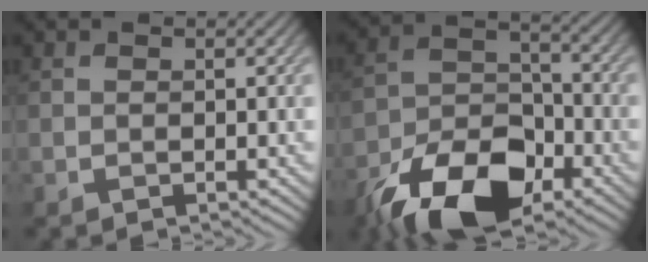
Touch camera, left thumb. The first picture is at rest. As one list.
[{"total": 13.5, "force": [-8.8, 6.4, 8.0], "torque": [-0.159, -0.009, -0.171]}]